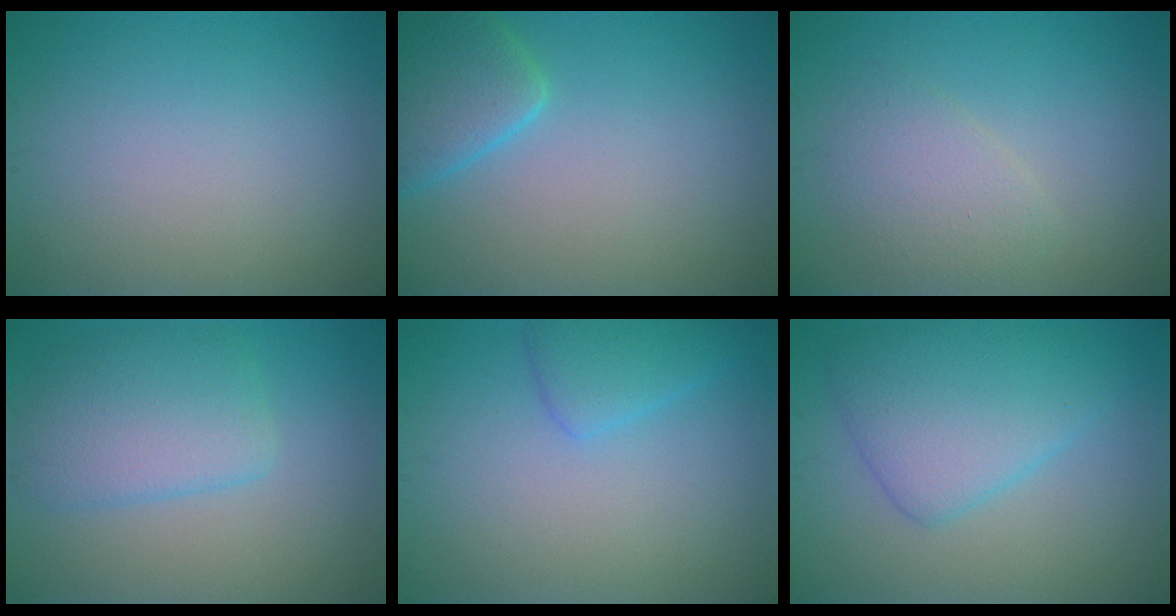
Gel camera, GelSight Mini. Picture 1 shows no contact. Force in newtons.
{"total": 4.6, "press": 4.6, "slide": 0.3}
{"total": 2.6, "press": 2.6, "slide": 0.2}
{"total": 4.6, "press": 4.6, "slide": 0.2}
{"total": 2.5, "press": 2.5, "slide": 0.0}
{"total": 5.8, "press": 5.8, "slide": 0.1}